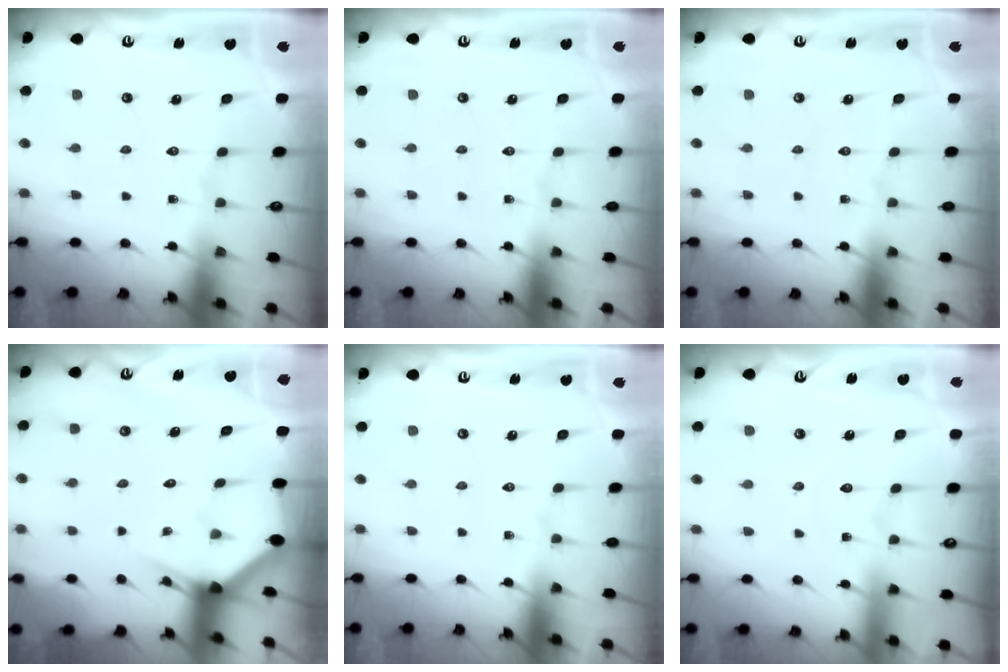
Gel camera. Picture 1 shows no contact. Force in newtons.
{"total": 0.0}
{"total": 0.0}
{"total": 2.6, "press": 2.6, "slide": 0.1}
{"total": 0.0}
{"total": 3.0, "press": 3.0, "slide": 0.3}